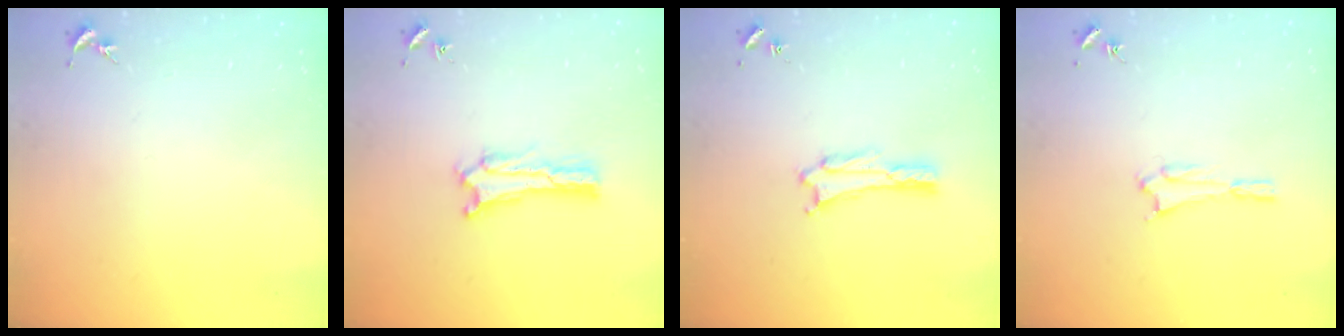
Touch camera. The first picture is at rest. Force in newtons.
{"total": 0.6, "press": 0.5, "slide": 0.2}
{"total": 1.8, "press": 1.8, "slide": 0.2}
{"total": 1.6, "press": 1.6, "slide": 0.1}